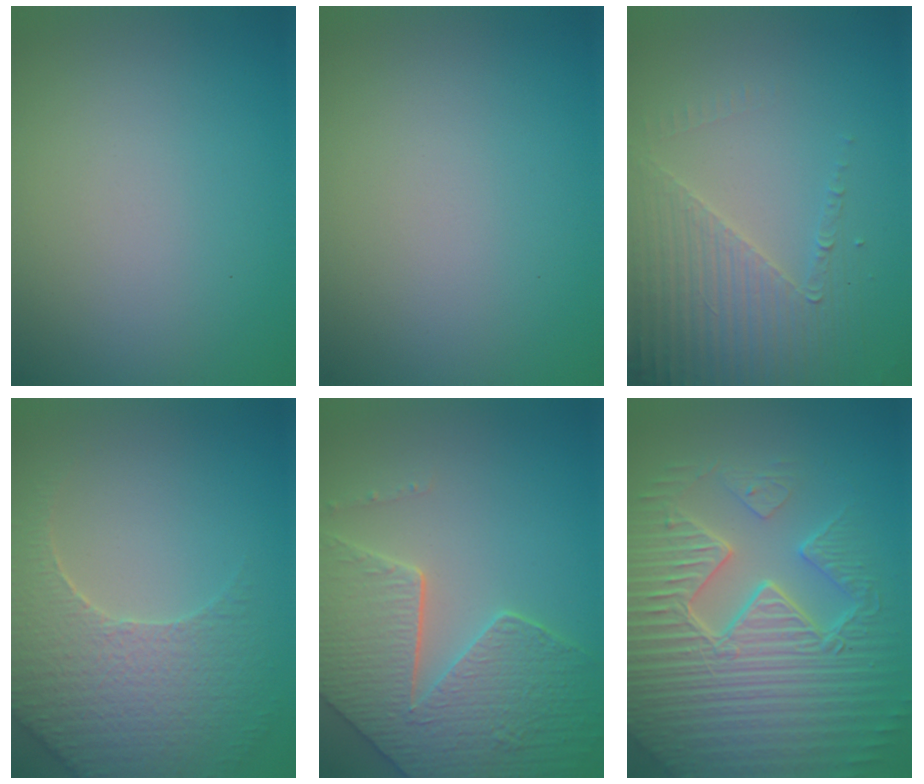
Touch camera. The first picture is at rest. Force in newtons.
{"total": 0.0}
{"total": 4.4, "press": 3.5, "slide": 2.6}
{"total": 5.2, "press": 4.7, "slide": 2.2}
{"total": 8.3, "press": 6.1, "slide": 5.6}
{"total": 11.0, "press": 7.1, "slide": 8.4}